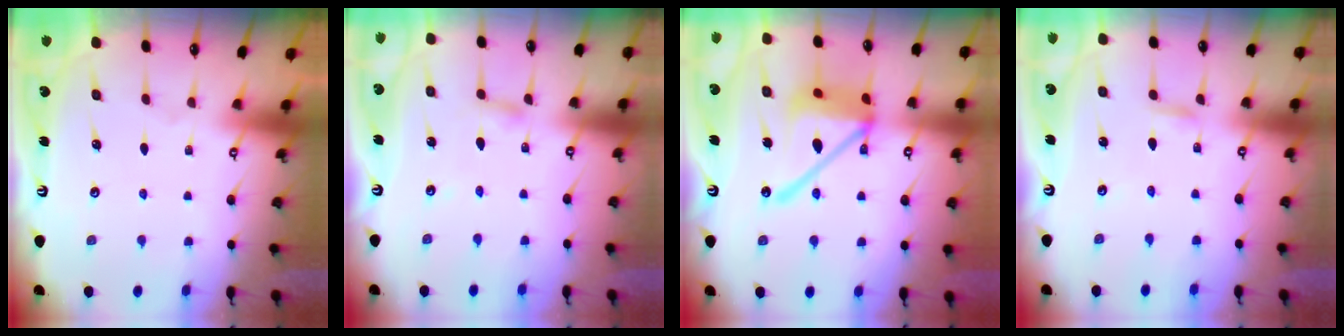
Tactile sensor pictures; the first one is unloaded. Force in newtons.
{"total": 2.5, "press": 2.5, "slide": 0.2}
{"total": 18.2, "press": 18.1, "slide": 1.6}
{"total": 1.7, "press": 1.7, "slide": 0.1}